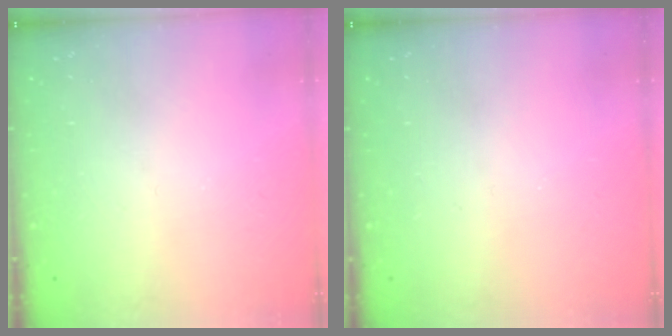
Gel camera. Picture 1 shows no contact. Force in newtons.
{"total": 0.0}